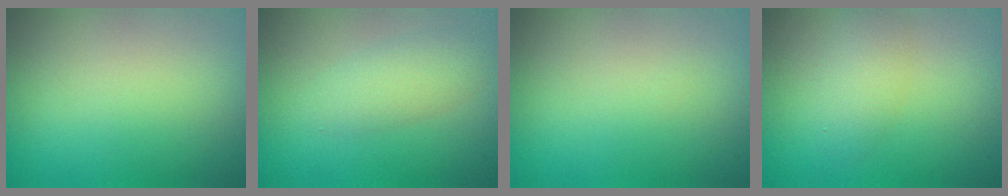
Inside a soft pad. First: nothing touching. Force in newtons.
{"total": 2.7, "press": 2.7, "slide": 0.1}
{"total": 0.0}
{"total": 2.4, "press": 2.4, "slide": 0.1}